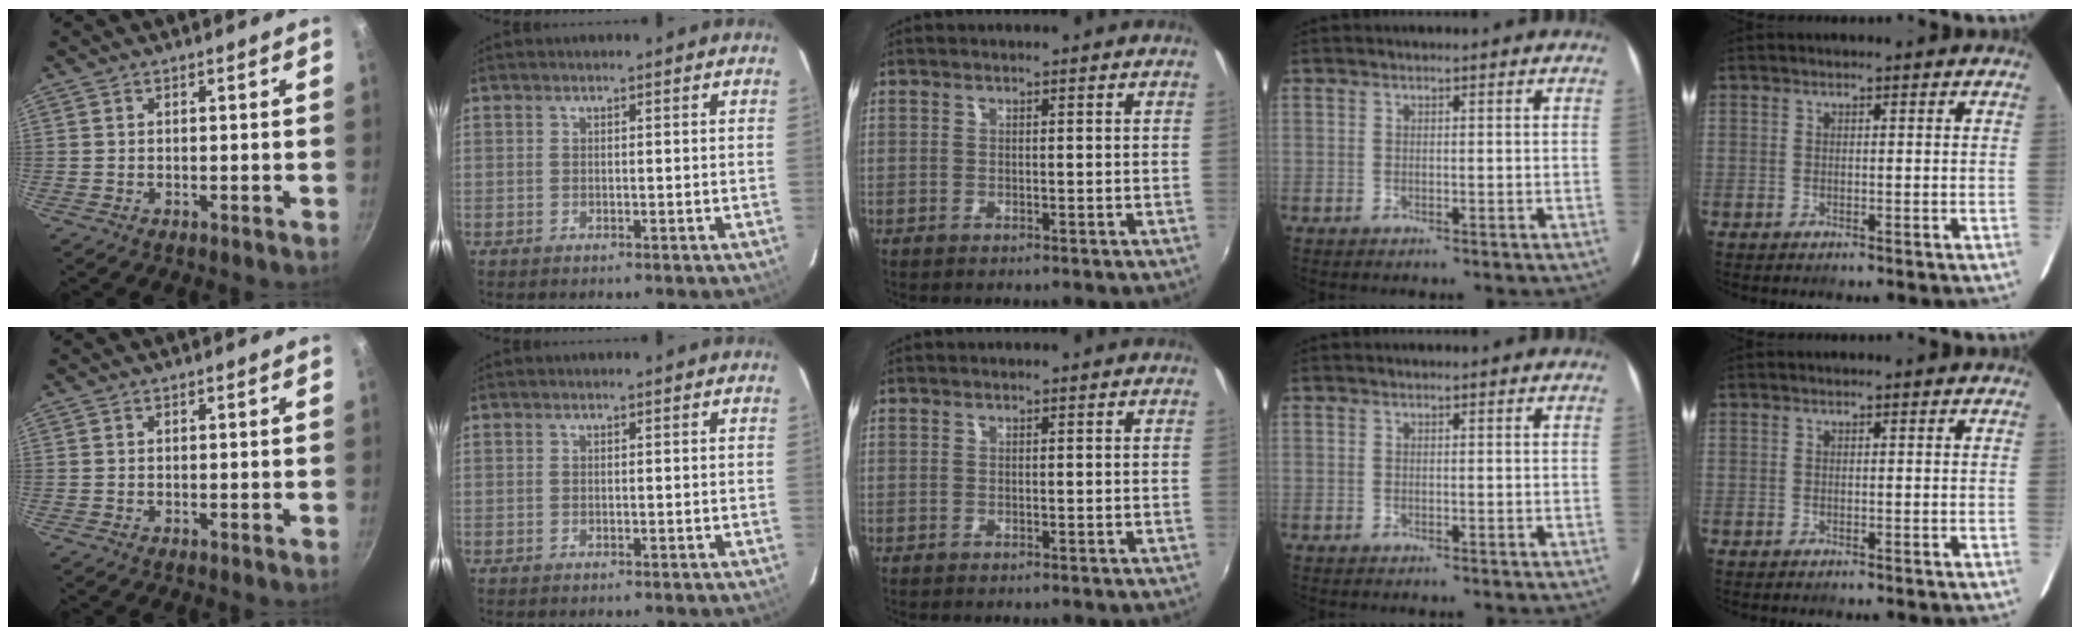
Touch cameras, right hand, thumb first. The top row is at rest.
{}